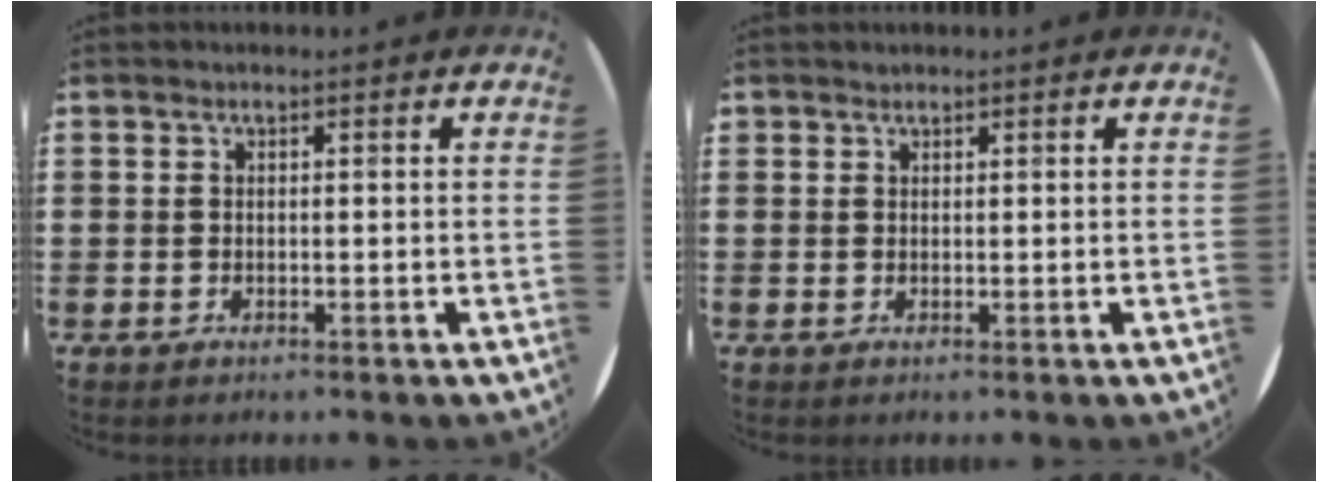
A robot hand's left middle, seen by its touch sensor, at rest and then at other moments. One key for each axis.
{"total": 0.6, "fx": 0.5, "fy": 0.2, "fz": -0.1, "tx": 0.003, "ty": 0.004, "tz": 0.009}